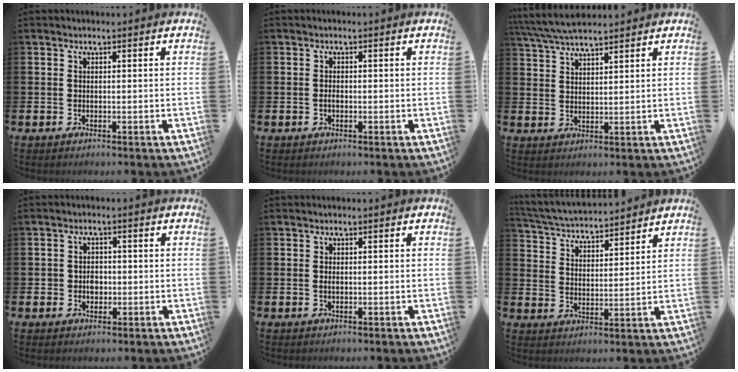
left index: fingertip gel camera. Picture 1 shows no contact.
{"total": 0.8, "force": [-0.2, 0.5, 0.7], "torque": [-0.005, -0.001, -0.007]}
{"total": 5.5, "force": [5.2, 0.7, 1.8], "torque": [-0.049, -0.019, 0.095]}
{"total": 2.1, "force": [-0.2, 1.9, 1.0], "torque": [0.002, -0.001, -0.013]}
{"total": 0.5, "force": [0.1, 0.2, 0.5], "torque": [-0.001, -0.002, -0.001]}
{"total": 4.6, "force": [4.5, 0.5, 0.3], "torque": [-0.025, -0.038, 0.076]}